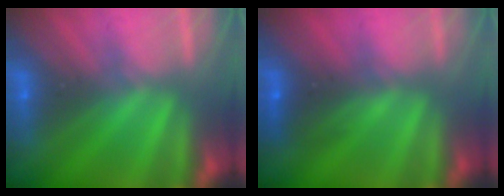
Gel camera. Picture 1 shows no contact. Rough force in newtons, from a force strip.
{"total": 2.6}